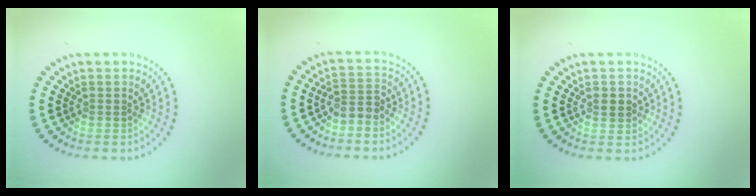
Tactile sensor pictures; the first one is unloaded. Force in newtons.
{"total": 1.9, "press": 1.6, "slide": 1.0}
{"total": 1.3, "press": 1.3, "slide": 0.3}